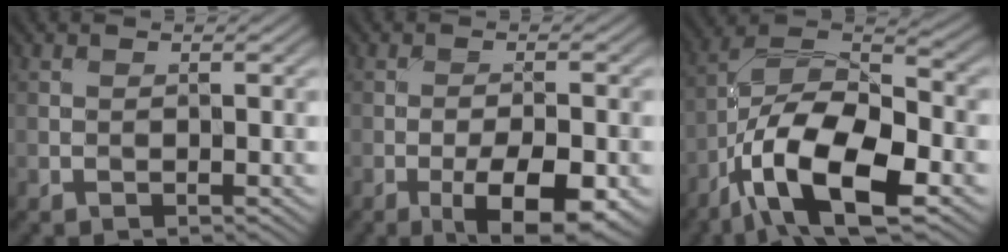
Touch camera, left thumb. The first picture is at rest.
{"total": 7.9, "force": [-3.5, 2.7, 6.6], "torque": [-0.108, -0.005, -0.050]}
{"total": 14.4, "force": [-6.6, 6.2, 11.2], "torque": [-0.216, -0.015, -0.135]}